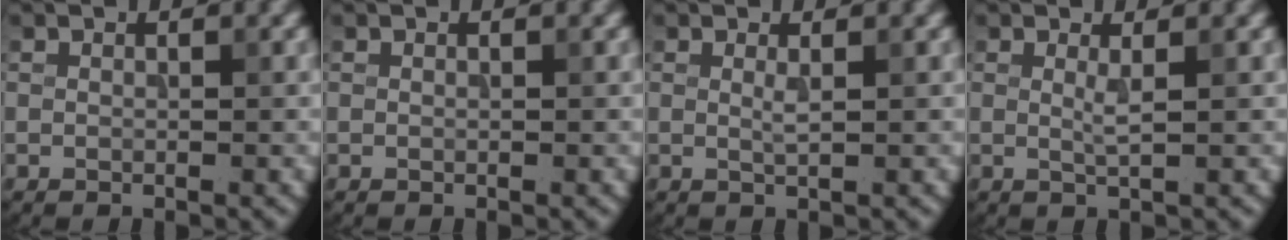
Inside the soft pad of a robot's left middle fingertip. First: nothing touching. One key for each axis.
{"total": 0.0}
{"total": 0.9, "fx": 0.3, "fy": 0.1, "fz": 0.8, "tx": -0.015, "ty": -0.001, "tz": 0.003}
{"total": 1.1, "fx": 0.3, "fy": 0.1, "fz": 1.1, "tx": -0.022, "ty": -0.004, "tz": 0.004}